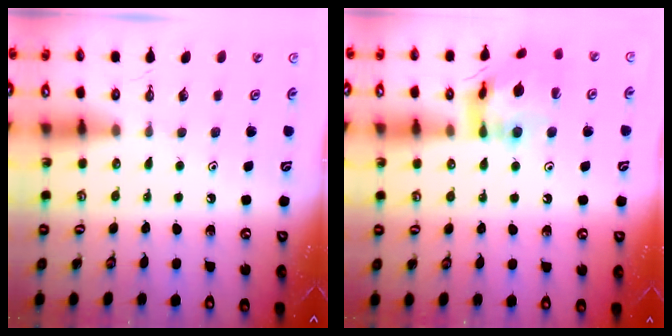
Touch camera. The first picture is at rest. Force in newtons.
{"total": 13.0, "press": 12.9, "slide": 1.4}